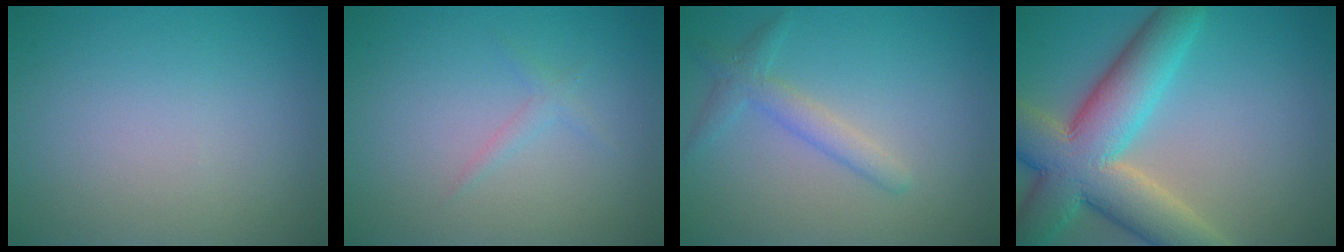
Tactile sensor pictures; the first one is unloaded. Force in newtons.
{"total": 1.0, "press": 1.0, "slide": 0.0}
{"total": 2.3, "press": 2.3, "slide": 0.1}
{"total": 10.7, "press": 10.7, "slide": 0.7}